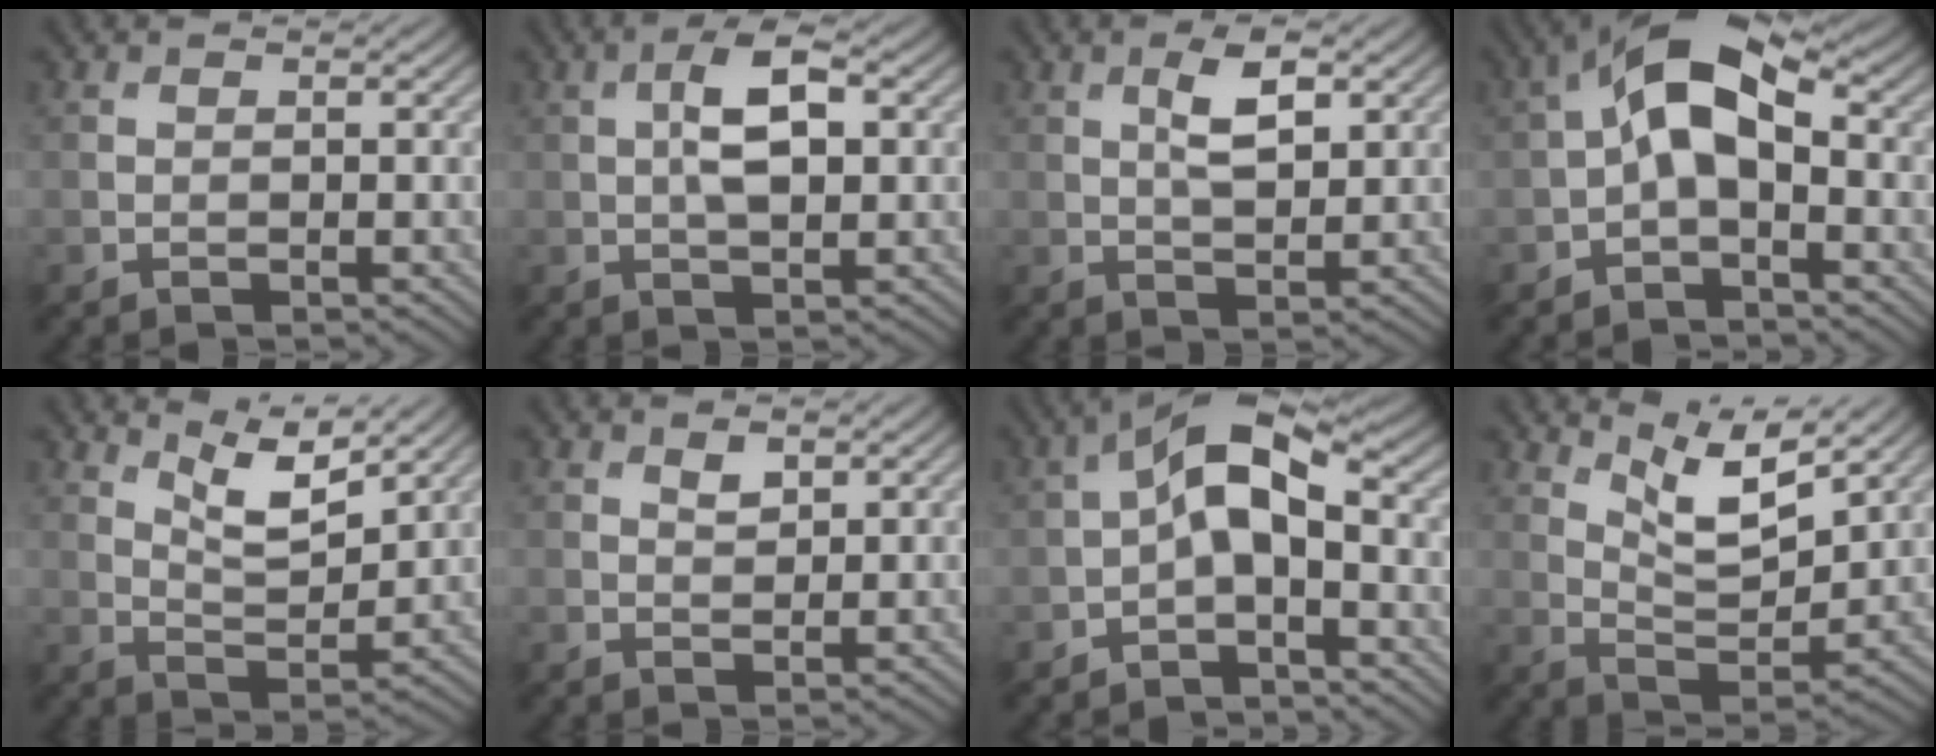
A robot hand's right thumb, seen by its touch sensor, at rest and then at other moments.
{"total": 5.8, "force": [1.0, 2.4, 5.2], "torque": [-0.098, 0.008, 0.014]}
{"total": 4.5, "force": [1.6, 1.8, 3.9], "torque": [-0.078, -0.001, 0.030]}
{"total": 7.6, "force": [-0.1, 4.0, 6.5], "torque": [-0.122, 0.021, -0.015]}
{"total": 6.2, "force": [4.4, 1.7, 4.1], "torque": [-0.084, -0.009, 0.085]}
{"total": 1.5, "force": [1.0, 0.7, 0.9], "torque": [-0.016, -0.002, 0.020]}
{"total": 6.8, "force": [-0.6, 3.3, 5.9], "torque": [-0.109, 0.015, -0.020]}
{"total": 8.0, "force": [5.7, 2.1, 5.2], "torque": [-0.108, -0.010, 0.105]}